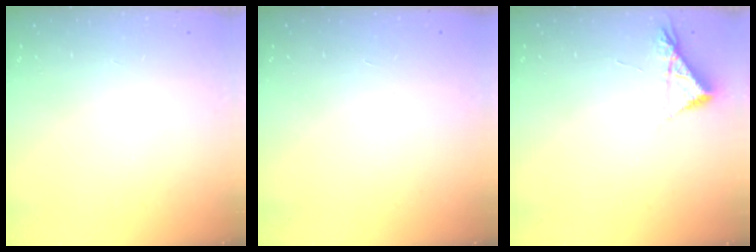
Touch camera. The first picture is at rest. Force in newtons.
{"total": 1.7, "press": 1.7, "slide": 0.1}
{"total": 5.0, "press": 5.0, "slide": 0.8}